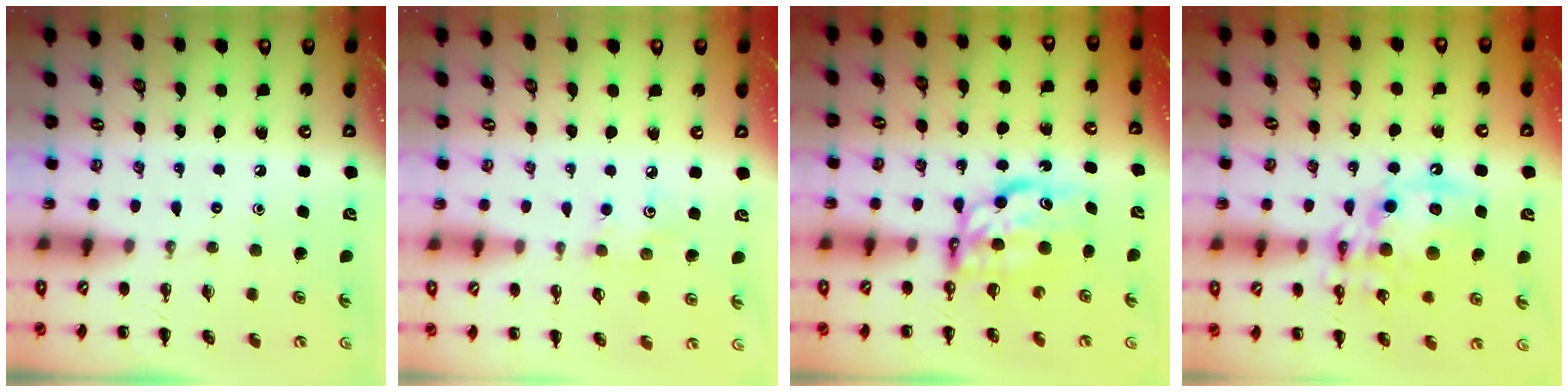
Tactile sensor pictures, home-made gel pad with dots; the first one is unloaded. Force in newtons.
{"total": 3.3, "press": 3.2, "slide": 0.8}
{"total": 7.1, "press": 7.0, "slide": 1.4}
{"total": 15.0, "press": 14.7, "slide": 3.0}